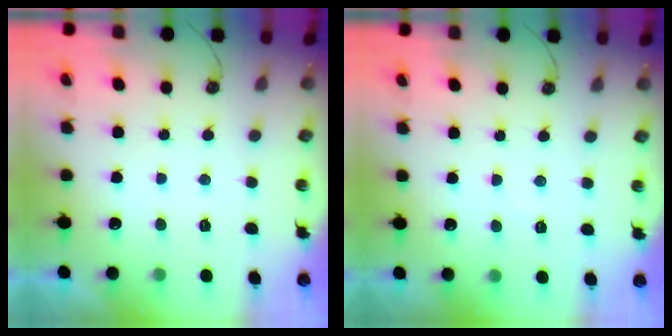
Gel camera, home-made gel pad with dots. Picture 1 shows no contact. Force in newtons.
{"total": 3.5, "press": 3.4, "slide": 0.6}